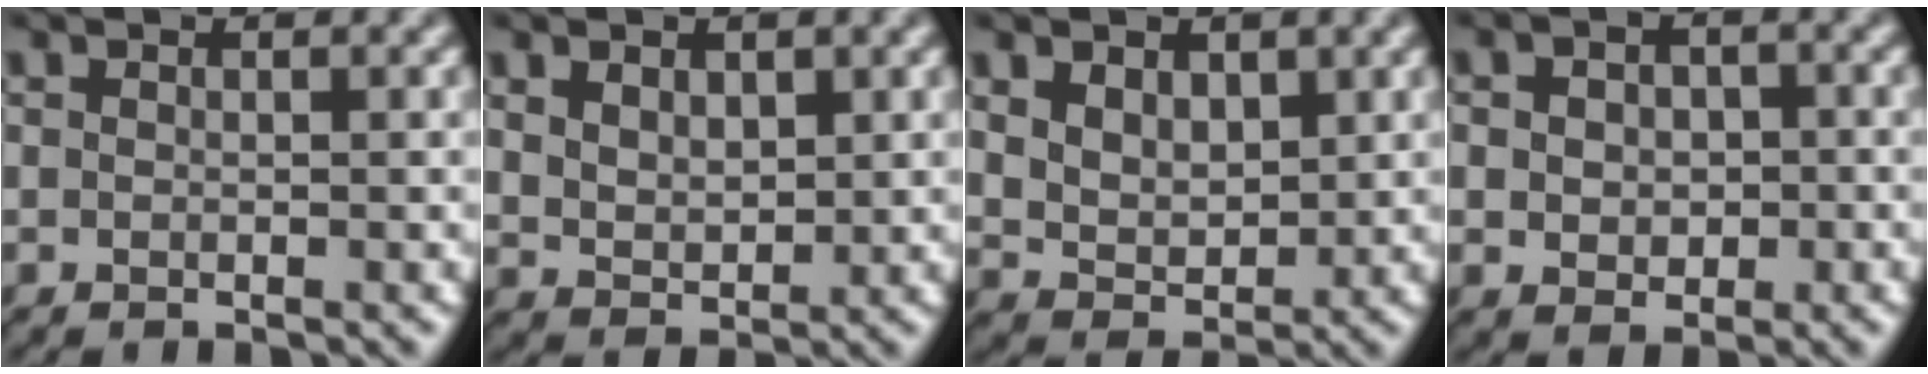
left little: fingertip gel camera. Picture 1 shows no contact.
{"total": 2.7, "force": [1.1, 1.7, 1.8], "torque": [-0.041, -0.004, 0.025]}
{"total": 4.4, "force": [1.9, 3.1, 2.5], "torque": [-0.066, -0.002, 0.038]}
{"total": 3.9, "force": [0.2, 3.0, 2.5], "torque": [-0.035, 0.015, -0.015]}